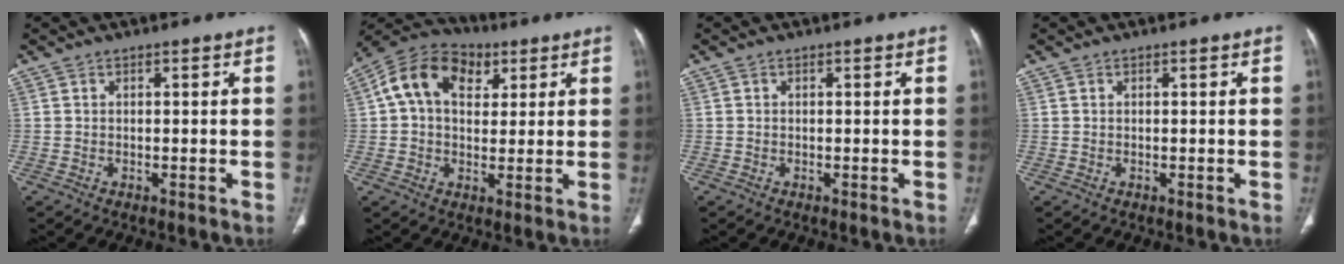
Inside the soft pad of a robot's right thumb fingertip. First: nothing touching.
{"total": 13.9, "force": [4.4, 9.6, 9.0], "torque": [-0.138, 0.017, 0.068]}
{"total": 0.0}
{"total": 0.0}